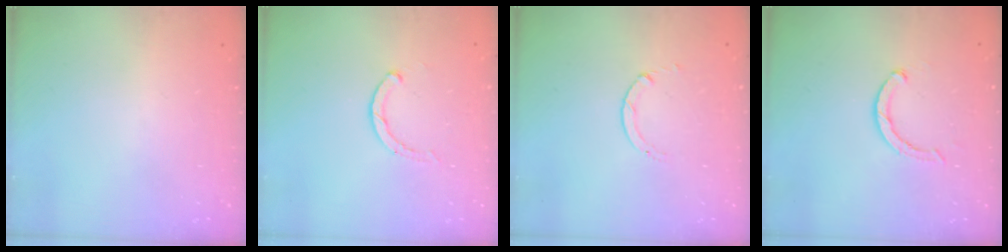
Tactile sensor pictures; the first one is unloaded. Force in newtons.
{"total": 2.3, "press": 2.3, "slide": 0.3}
{"total": 0.7, "press": 0.7, "slide": 0.1}
{"total": 2.6, "press": 2.5, "slide": 0.4}